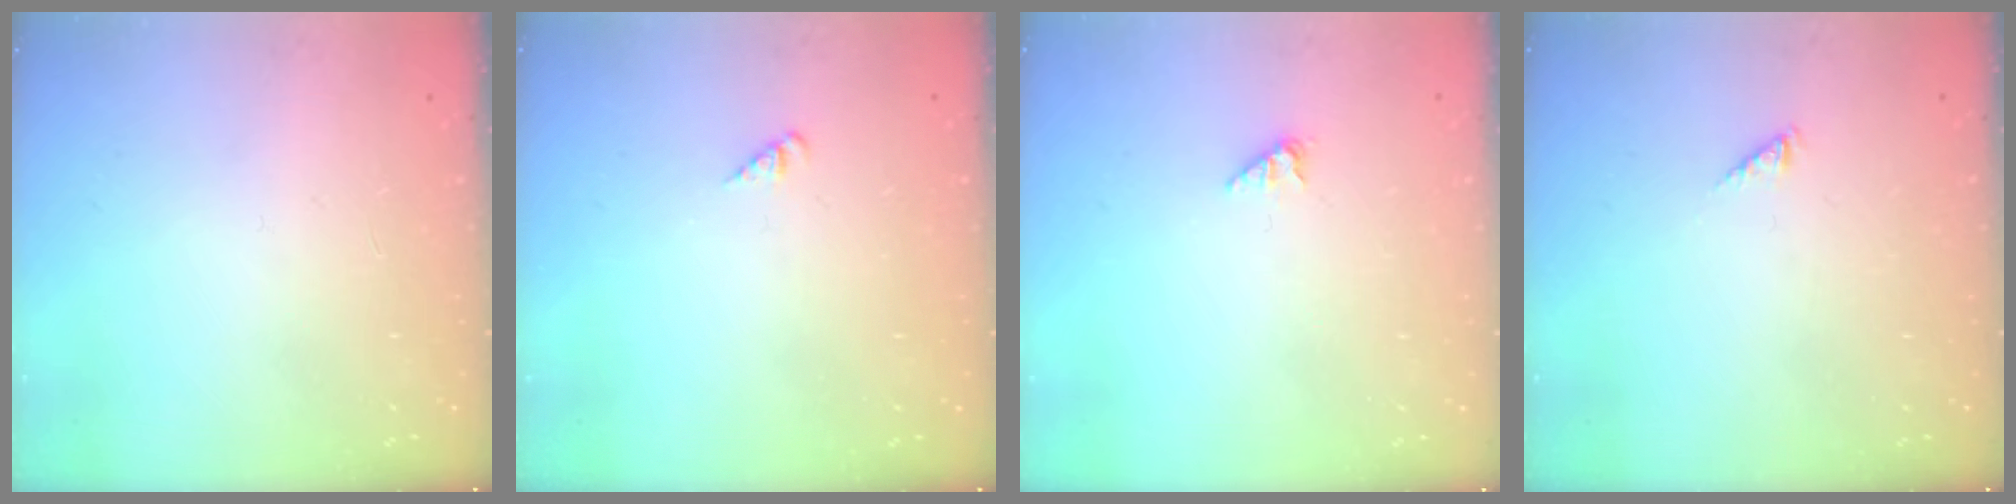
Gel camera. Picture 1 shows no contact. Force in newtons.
{"total": 1.4, "press": 1.4, "slide": 0.3}
{"total": 1.7, "press": 1.7, "slide": 0.3}
{"total": 0.0}